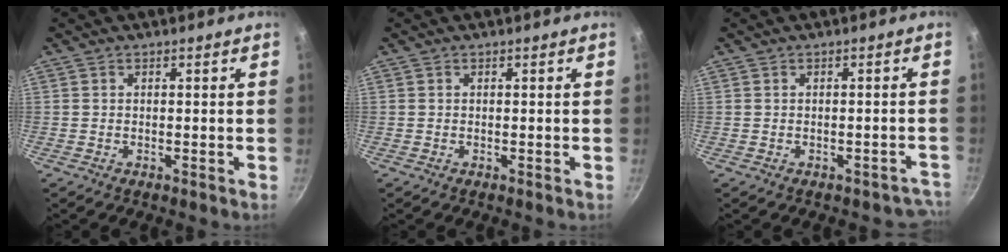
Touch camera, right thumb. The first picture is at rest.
{"total": 0.0}
{"total": 3.7, "force": [-2.2, 2.6, 1.2], "torque": [0.022, 0.044, -0.003]}